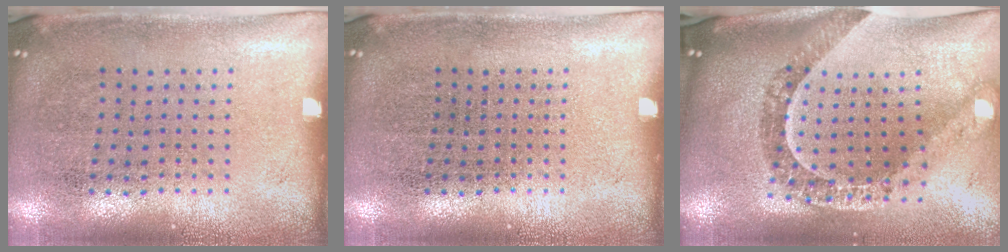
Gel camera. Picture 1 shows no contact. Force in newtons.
{"total": 0.0}
{"total": 1.8, "press": 1.6, "slide": 0.8}